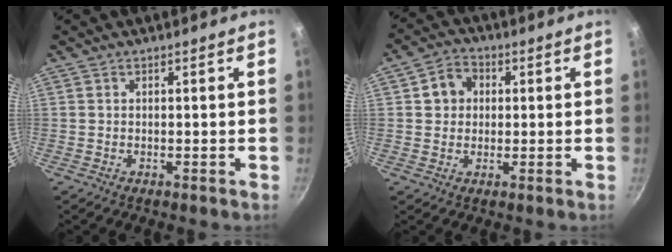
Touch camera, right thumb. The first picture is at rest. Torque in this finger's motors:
{"motor_torque": [-0.02, 0.02, 0.03, 0.03, 0.04]}